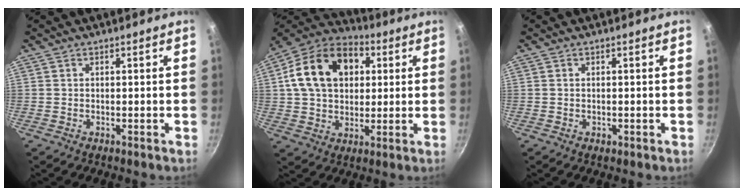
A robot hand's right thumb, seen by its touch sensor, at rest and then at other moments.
{"total": 18.6, "force": [4.4, 13.5, 12.0], "torque": [-0.182, 0.020, 0.062]}
{"total": 0.7, "force": [-0.2, 0.5, 0.5], "torque": [-0.005, 0.000, -0.003]}